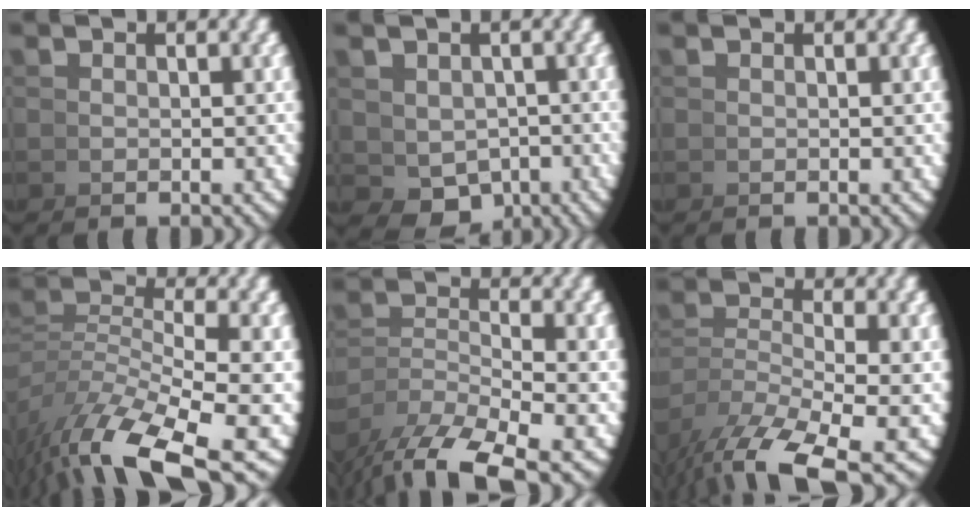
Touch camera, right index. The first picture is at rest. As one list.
[{"total": 4.4, "force": [-2.2, 3.3, 2.0], "torque": [-0.042, -0.038, -0.013]}, {"total": 0.0}, {"total": 6.7, "force": [-3.1, 2.4, 5.4], "torque": [-0.107, -0.032, -0.029]}, {"total": 5.4, "force": [-3.3, 2.6, 3.4], "torque": [-0.068, -0.023, -0.041]}, {"total": 6.6, "force": [-3.4, 3.0, 4.7], "torque": [-0.099, -0.038, -0.032]}]